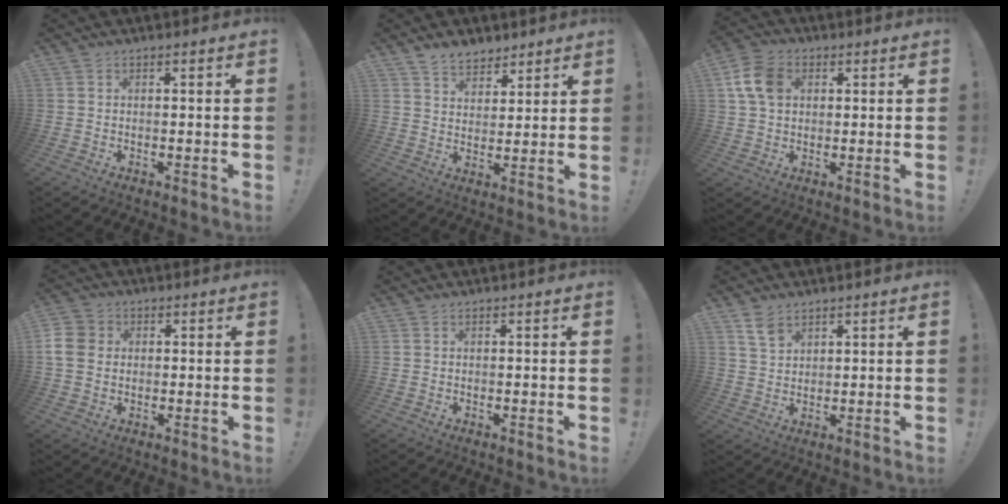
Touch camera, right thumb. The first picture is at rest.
{"total": 5.5, "force": [4.5, 2.8, 1.4], "torque": [-0.021, -0.024, 0.084]}
{"total": 9.8, "force": [2.6, 7.2, 6.1], "torque": [-0.126, 0.013, 0.055]}
{"total": 7.0, "force": [0.4, 6.1, 3.3], "torque": [-0.068, 0.013, 0.011]}
{"total": 0.0}
{"total": 5.4, "force": [3.7, 3.3, 2.2], "torque": [-0.039, -0.016, 0.071]}